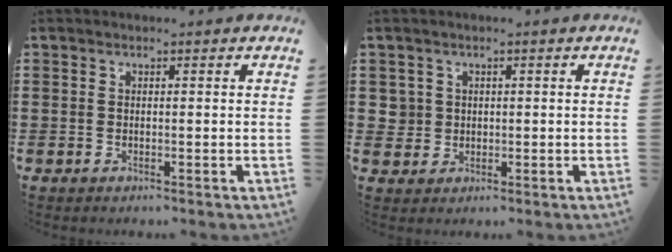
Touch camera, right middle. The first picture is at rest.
{"total": 2.8, "force": [0.4, 2.8, 0.5], "torque": [-0.023, 0.011, 0.005]}